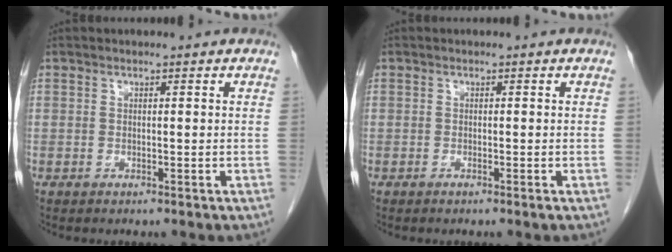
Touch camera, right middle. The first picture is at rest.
{"total": 0.7, "force": [-0.4, -0.1, 0.5], "torque": [-0.009, 0.000, -0.008]}